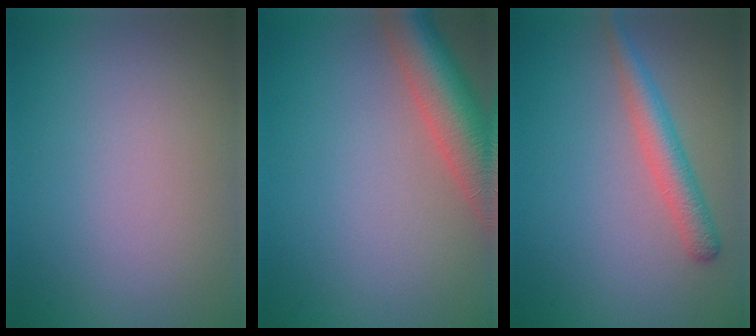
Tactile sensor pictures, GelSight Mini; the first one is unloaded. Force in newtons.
{"total": 7.7, "press": 7.7, "slide": 0.5}
{"total": 3.0, "press": 3.0, "slide": 0.2}